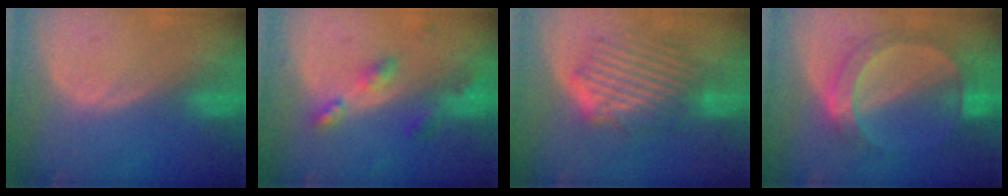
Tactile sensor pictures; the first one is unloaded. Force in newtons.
{"total": 5.3, "press": 4.8, "slide": 2.2}
{"total": 9.4, "press": 8.4, "slide": 4.3}
{"total": 7.3, "press": 7.2, "slide": 1.3}